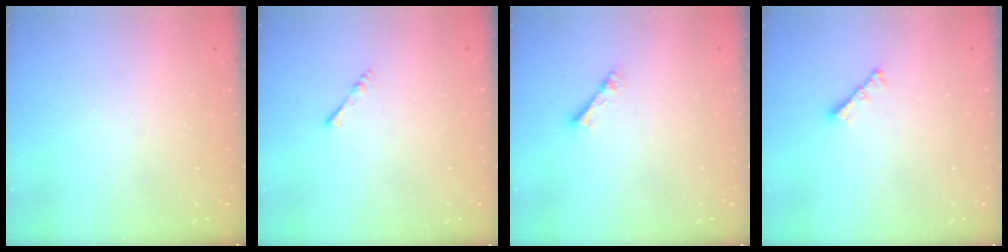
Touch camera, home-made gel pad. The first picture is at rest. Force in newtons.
{"total": 2.4, "press": 2.3, "slide": 0.5}
{"total": 2.3, "press": 2.3, "slide": 0.3}
{"total": 2.8, "press": 2.7, "slide": 0.6}